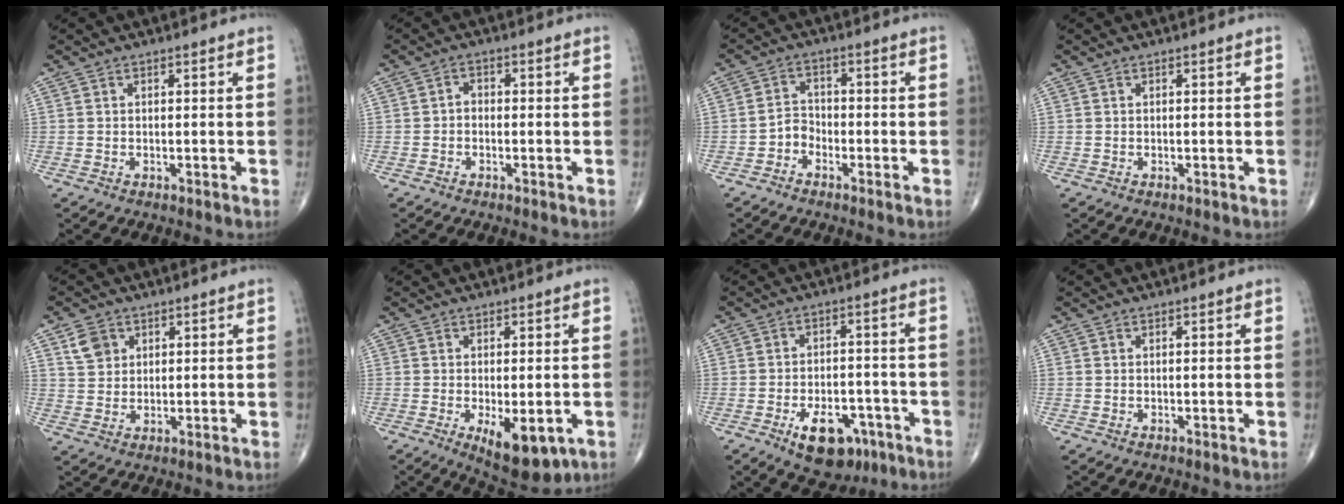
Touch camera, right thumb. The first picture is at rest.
{"total": 1.7, "force": [-0.5, 1.3, 0.9], "torque": [-0.002, 0.007, -0.018]}
{"total": 3.3, "force": [-2.0, 2.4, 0.9], "torque": [0.001, 0.020, -0.048]}
{"total": 0.0}
{"total": 4.8, "force": [2.3, 3.8, 1.9], "torque": [-0.020, -0.008, 0.046]}
{"total": 9.5, "force": [-3.2, 4.2, 7.9], "torque": [-0.103, -0.013, -0.037]}
{"total": 10.8, "force": [-5.7, 6.1, 6.9], "torque": [-0.079, 0.028, -0.078]}
{"total": 0.0}